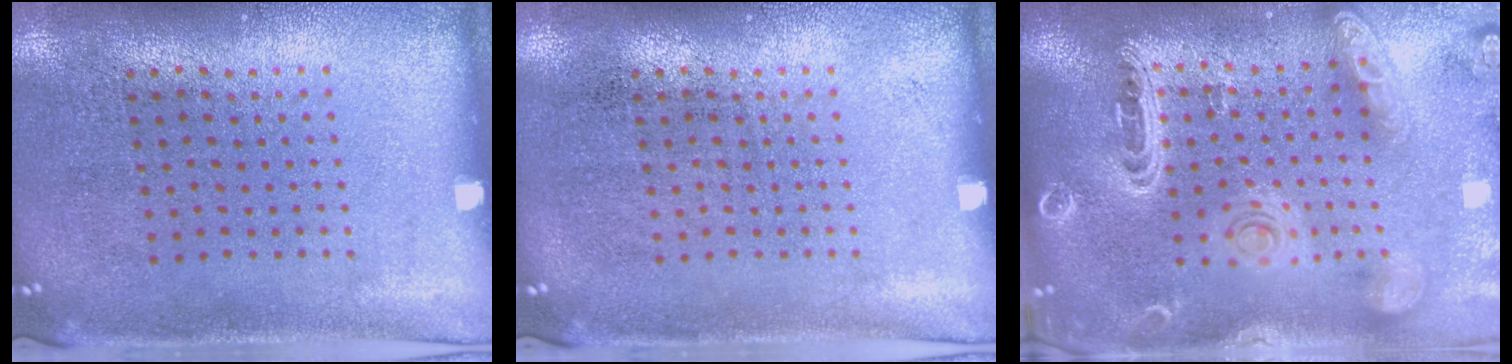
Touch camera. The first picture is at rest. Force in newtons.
{"total": 0.0}
{"total": 2.8, "press": 2.5, "slide": 1.4}